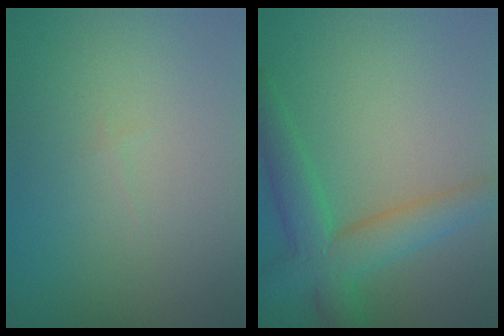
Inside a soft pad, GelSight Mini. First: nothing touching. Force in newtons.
{"total": 5.7, "press": 5.7, "slide": 0.2}